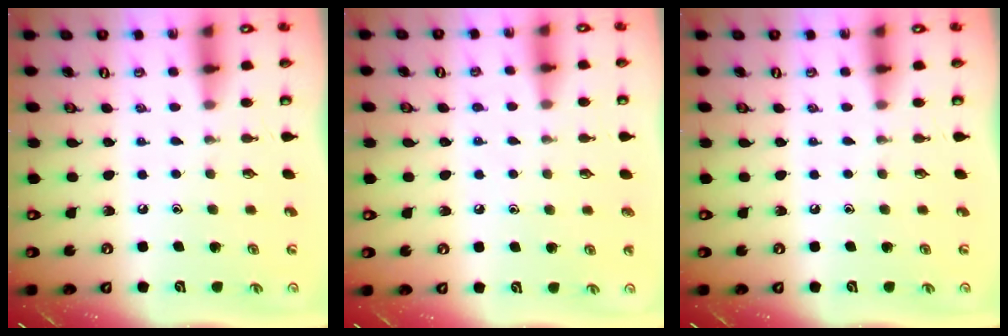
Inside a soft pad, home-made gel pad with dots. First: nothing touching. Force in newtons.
{"total": 3.9, "press": 3.8, "slide": 0.4}
{"total": 0.0}